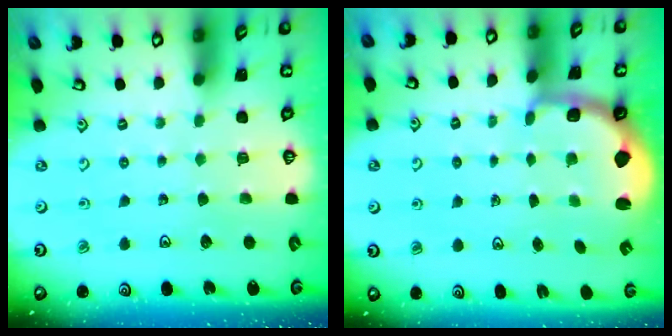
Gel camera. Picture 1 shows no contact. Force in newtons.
{"total": 2.5, "press": 1.2, "slide": 2.1}